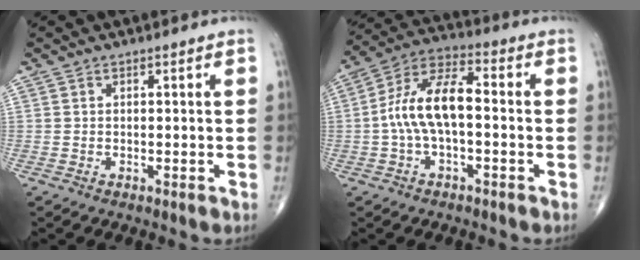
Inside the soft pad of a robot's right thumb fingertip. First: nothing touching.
{"total": 11.8, "force": [-0.9, 5.5, 10.4], "torque": [-0.204, 0.044, -0.023]}